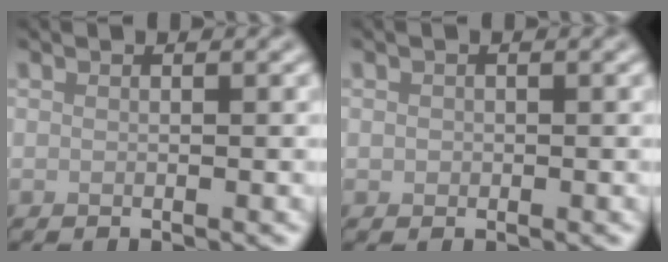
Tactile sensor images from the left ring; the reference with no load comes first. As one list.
[{"total": 0.6, "force": [0.0, 0.6, 0.1], "torque": [0.003, -0.003, -0.002]}]